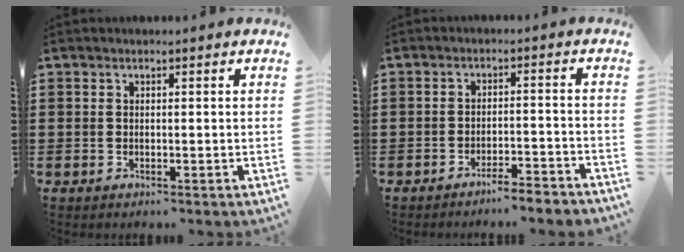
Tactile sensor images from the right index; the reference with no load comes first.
{"total": 3.2, "force": [-3.1, -0.3, 0.9], "torque": [-0.018, -0.002, -0.064]}